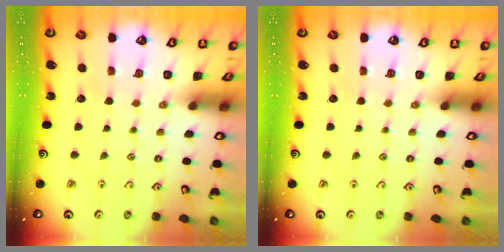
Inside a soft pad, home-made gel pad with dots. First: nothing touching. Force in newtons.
{"total": 0.0}